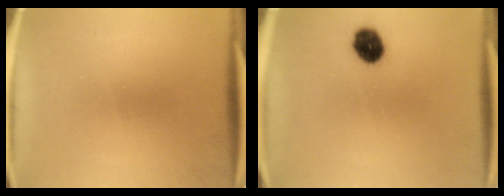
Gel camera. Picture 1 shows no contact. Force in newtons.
{"total": 6.9}